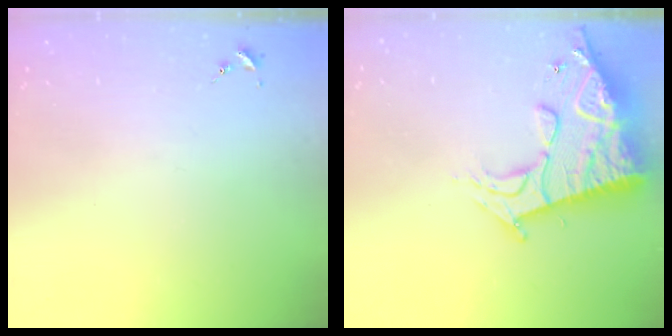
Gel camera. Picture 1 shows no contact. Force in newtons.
{"total": 18.9, "press": 18.8, "slide": 1.8}